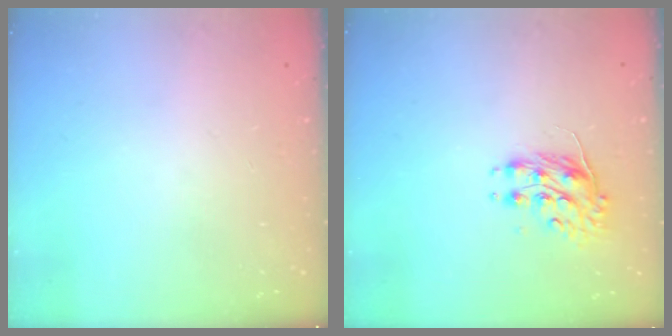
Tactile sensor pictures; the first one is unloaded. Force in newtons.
{"total": 8.0, "press": 8.0, "slide": 0.4}